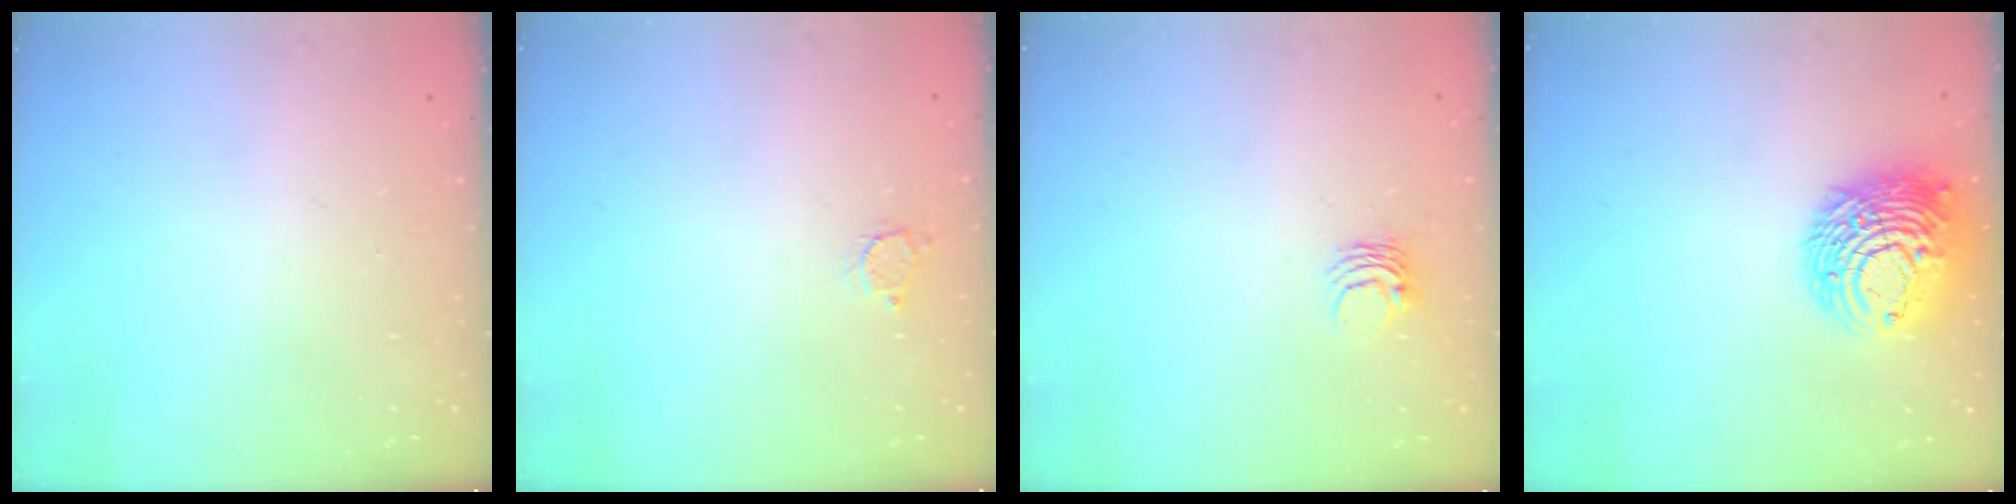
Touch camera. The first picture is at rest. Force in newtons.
{"total": 2.8, "press": 2.8, "slide": 0.3}
{"total": 4.0, "press": 3.9, "slide": 0.2}
{"total": 13.8, "press": 13.7, "slide": 1.8}